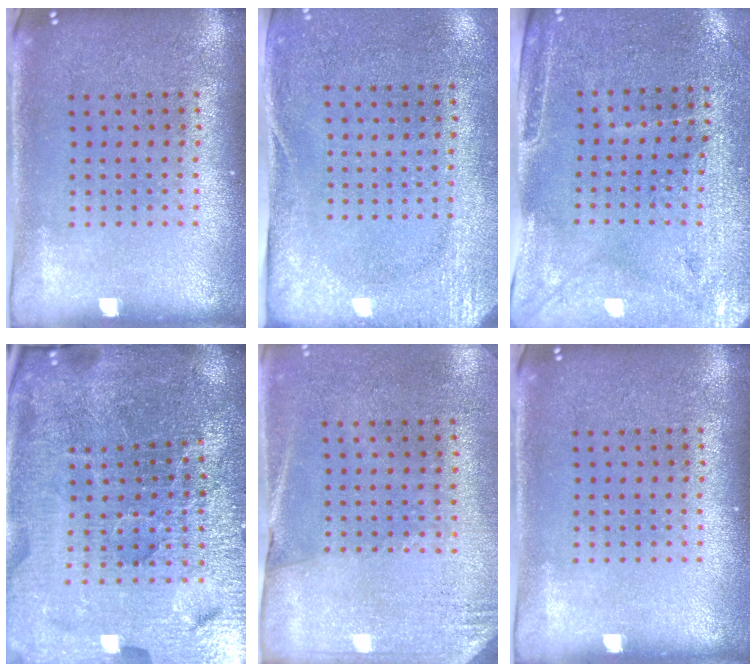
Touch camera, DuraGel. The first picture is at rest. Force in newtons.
{"total": 2.8, "press": 2.2, "slide": 1.7}
{"total": 3.1, "press": 2.8, "slide": 1.4}
{"total": 5.6, "press": 5.2, "slide": 2.1}
{"total": 2.7, "press": 2.4, "slide": 1.3}
{"total": 0.0}